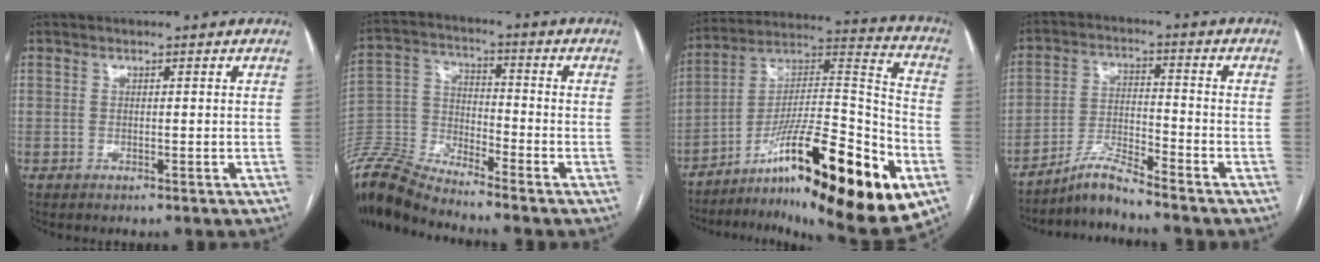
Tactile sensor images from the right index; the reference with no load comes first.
{"total": 12.2, "force": [-11.9, 0.0, 2.7], "torque": [-0.061, 0.012, -0.238]}
{"total": 27.6, "force": [-12.5, 4.3, 24.2], "torque": [-0.343, 0.005, -0.192]}
{"total": 5.8, "force": [-5.4, -0.7, 2.1], "torque": [-0.040, -0.014, -0.103]}